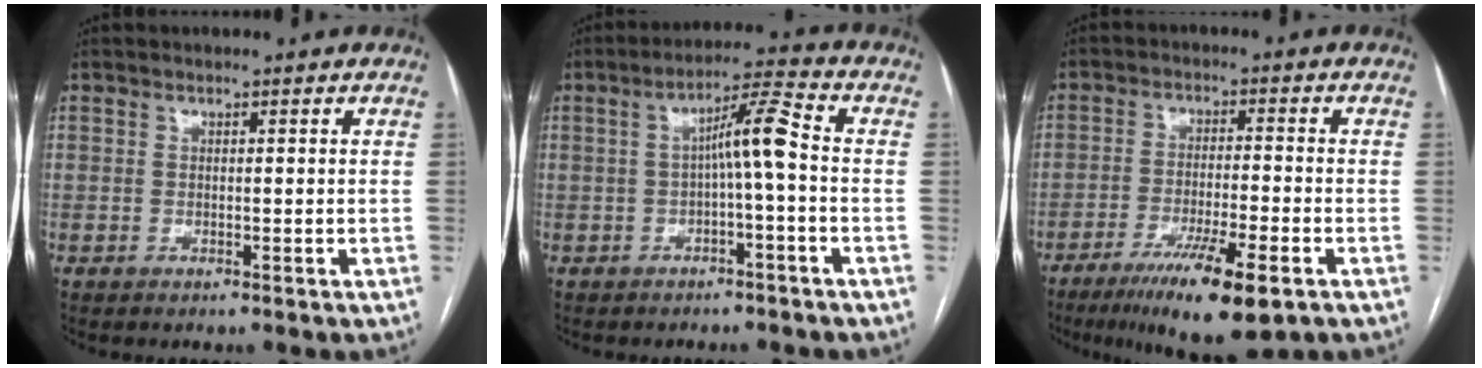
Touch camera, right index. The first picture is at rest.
{"total": 6.2, "force": [-0.4, 0.1, 6.2], "torque": [-0.102, 0.022, -0.005]}
{"total": 12.2, "force": [-7.2, 1.2, 9.8], "torque": [-0.163, -0.030, -0.115]}